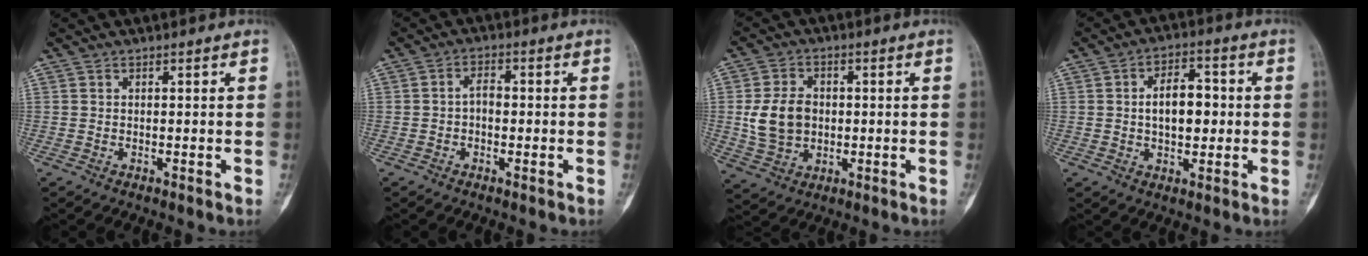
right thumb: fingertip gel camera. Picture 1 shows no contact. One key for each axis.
{"total": 3.1, "fx": -0.4, "fy": 2.0, "fz": 2.3, "tx": -0.029, "ty": 0.014, "tz": -0.012}
{"total": 9.4, "fx": 0.1, "fy": 7.1, "fz": 6.2, "tx": -0.104, "ty": 0.004, "tz": 0.010}
{"total": 9.0, "fx": 0.5, "fy": 5.2, "fz": 7.3, "tx": -0.093, "ty": 0.013, "tz": 0.007}